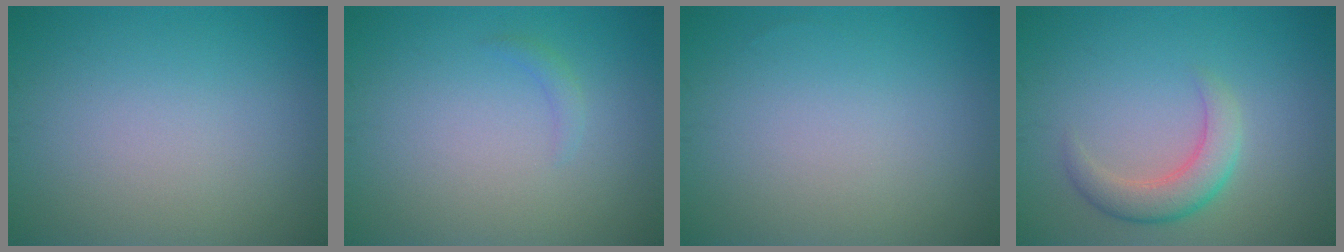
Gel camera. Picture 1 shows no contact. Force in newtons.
{"total": 0.9, "press": 0.9, "slide": 0.1}
{"total": 0.0}
{"total": 3.3, "press": 3.3, "slide": 0.1}